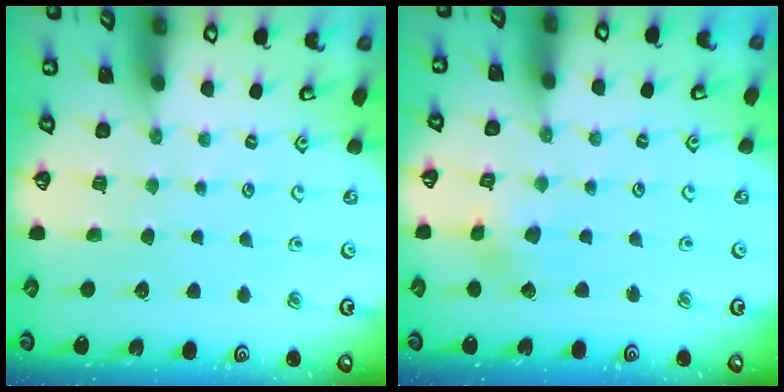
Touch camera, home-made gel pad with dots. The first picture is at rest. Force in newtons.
{"total": 2.6, "press": 2.6, "slide": 0.2}